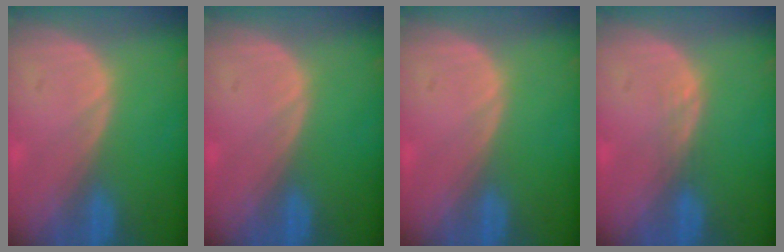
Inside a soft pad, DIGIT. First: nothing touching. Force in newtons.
{"total": 0.0}
{"total": 0.0}
{"total": 1.1, "press": 1.1, "slide": 0.1}